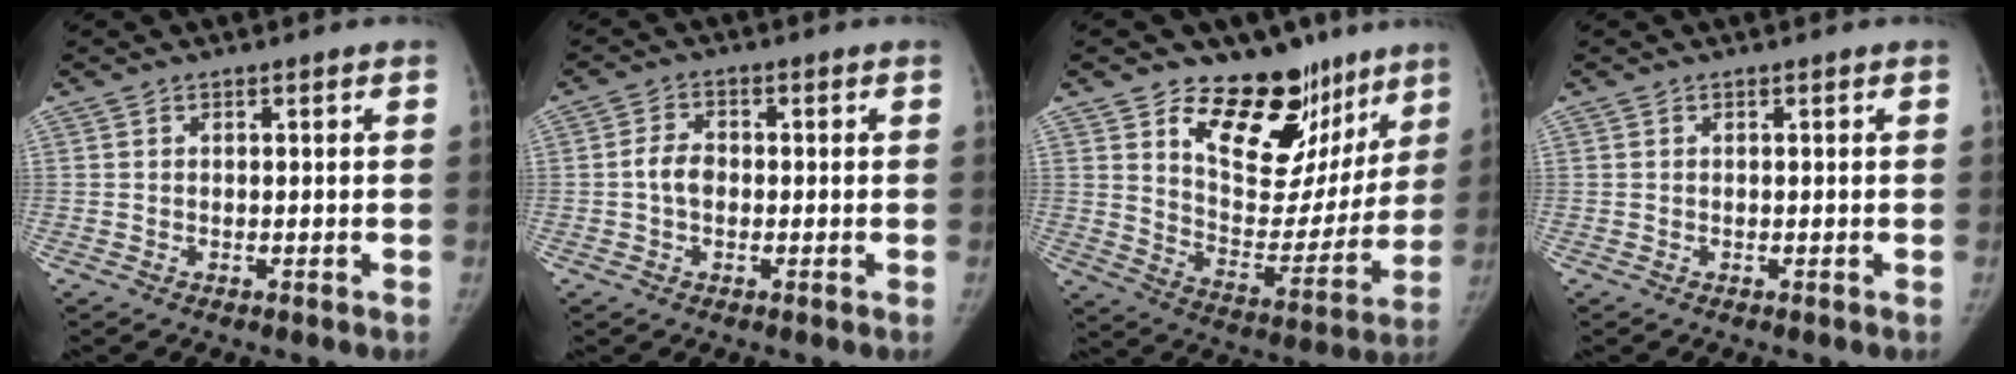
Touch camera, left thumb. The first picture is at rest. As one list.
[{"total": 3.9, "force": [-0.4, 2.8, 2.7], "torque": [-0.045, 0.012, -0.012]}, {"total": 21.8, "force": [14.1, 12.8, 10.7], "torque": [-0.079, -0.084, 0.216]}, {"total": 0.0}]